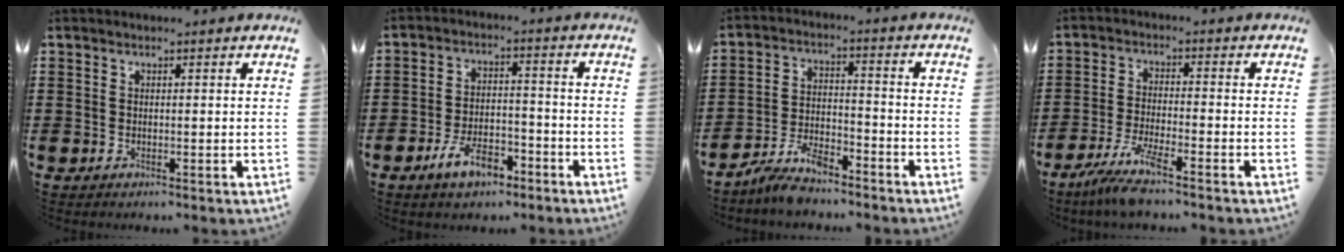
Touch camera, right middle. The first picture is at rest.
{"total": 6.9, "force": [-4.7, 2.9, 4.1], "torque": [-0.077, 0.013, -0.088]}
{"total": 5.9, "force": [-5.3, 1.1, 2.2], "torque": [-0.059, -0.001, -0.106]}
{"total": 6.2, "force": [-4.8, 0.0, 3.9], "torque": [-0.092, -0.021, -0.093]}